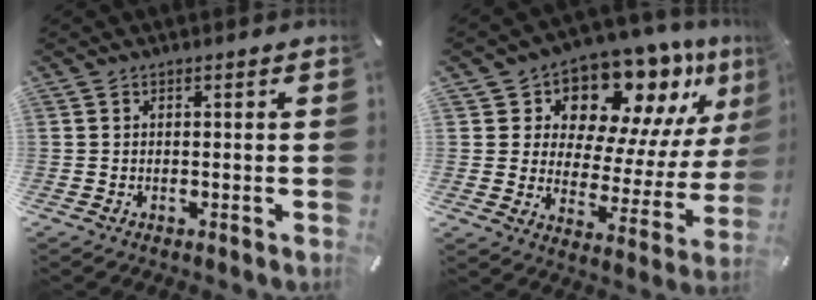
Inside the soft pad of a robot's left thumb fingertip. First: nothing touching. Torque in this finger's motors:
{"motor_torque": [1.04, 1.02, 1.78, -0.99, 0.32]}